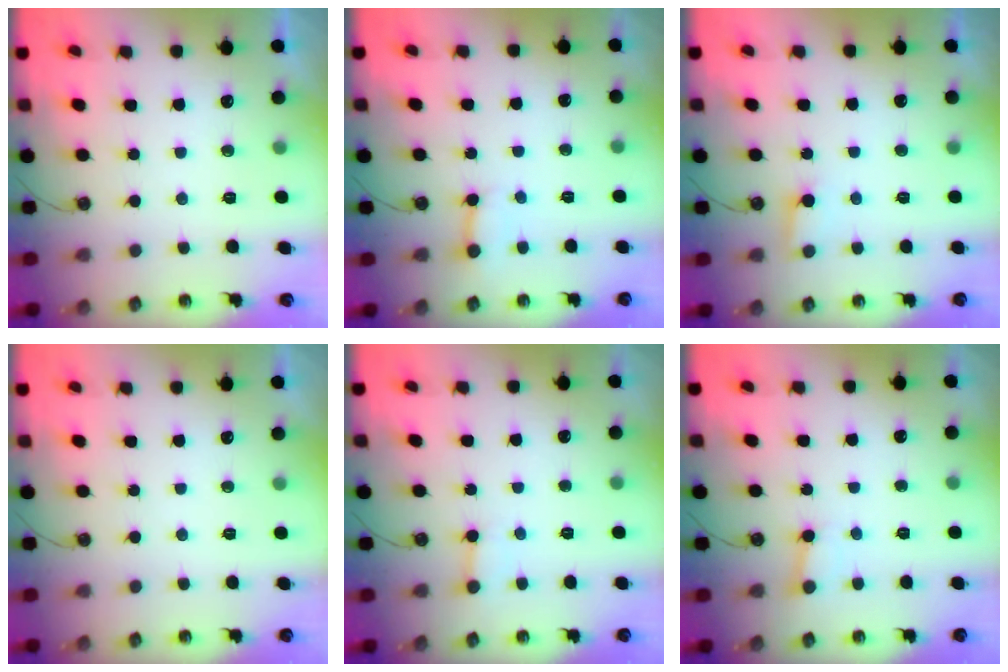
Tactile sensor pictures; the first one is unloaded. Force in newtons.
{"total": 3.9, "press": 3.9, "slide": 0.2}
{"total": 5.8, "press": 5.8, "slide": 0.5}
{"total": 0.0}
{"total": 2.4, "press": 2.4, "slide": 0.2}
{"total": 2.0, "press": 2.0, "slide": 0.2}